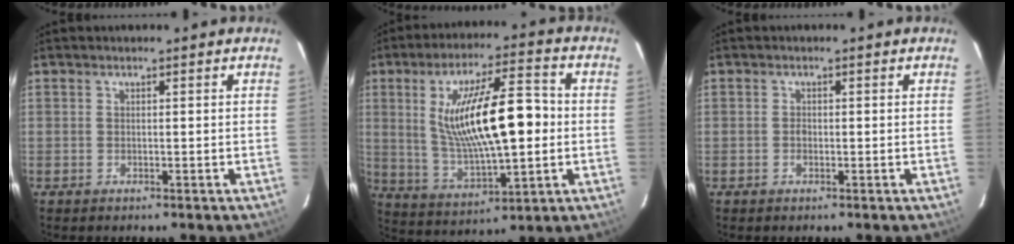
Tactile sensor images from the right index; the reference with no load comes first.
{"total": 18.2, "force": [1.1, 5.4, 17.3], "torque": [-0.309, 0.006, 0.038]}
{"total": 1.1, "force": [-0.4, 0.7, 0.7], "torque": [-0.015, 0.002, -0.007]}